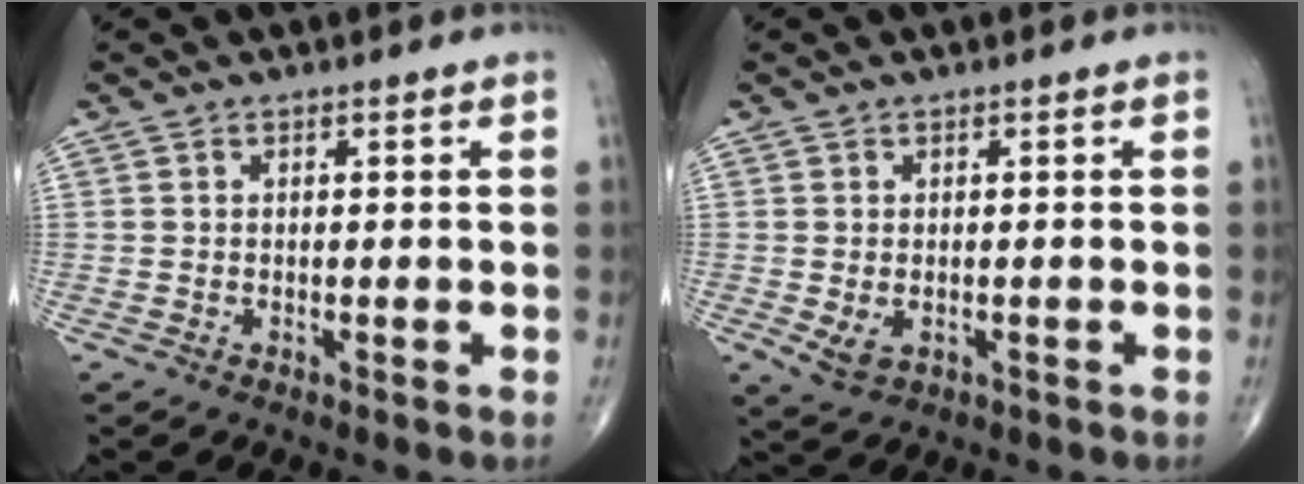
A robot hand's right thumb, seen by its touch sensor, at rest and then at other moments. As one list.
[{"total": 3.0, "force": [-0.6, 2.0, 2.2], "torque": [-0.040, -0.007, -0.002]}]